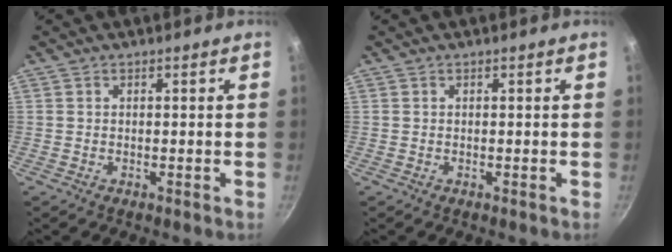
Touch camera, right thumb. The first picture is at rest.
{"total": 0.0}